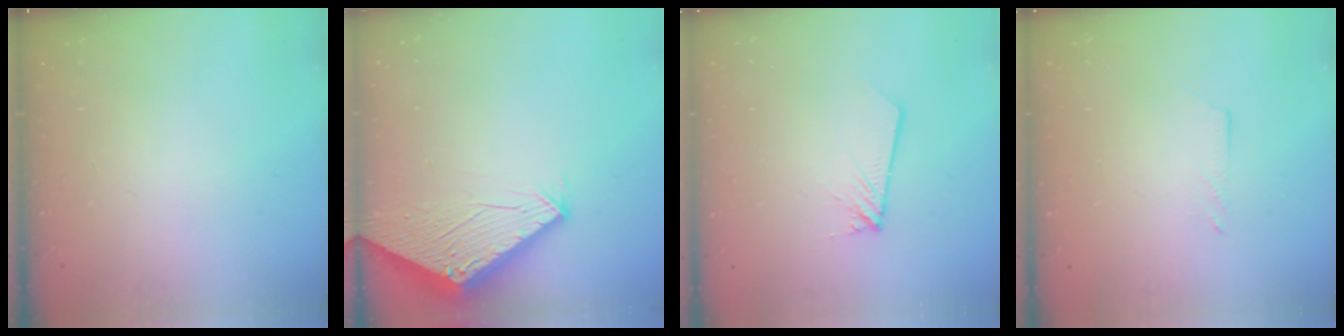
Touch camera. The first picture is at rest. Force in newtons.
{"total": 2.9, "press": 2.9, "slide": 0.1}
{"total": 1.7, "press": 1.7, "slide": 0.2}
{"total": 2.2, "press": 2.2, "slide": 0.2}